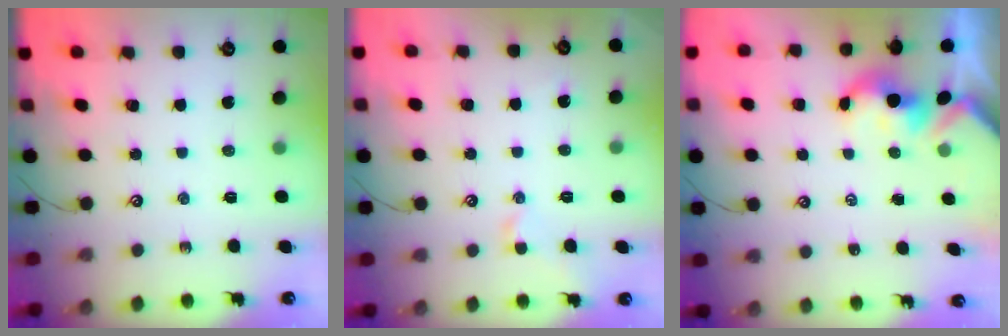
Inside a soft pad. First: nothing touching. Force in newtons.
{"total": 1.4, "press": 1.4, "slide": 0.1}
{"total": 1.8, "press": 1.8, "slide": 0.2}